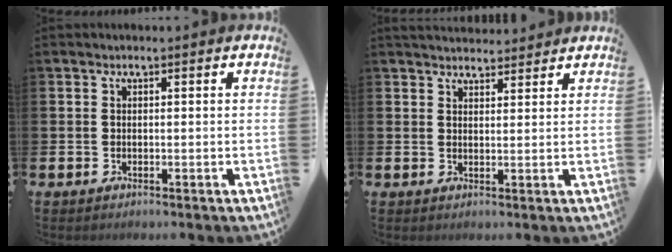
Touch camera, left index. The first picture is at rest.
{"total": 3.1, "force": [3.0, 0.7, 0.1], "torque": [0.002, -0.015, 0.053]}